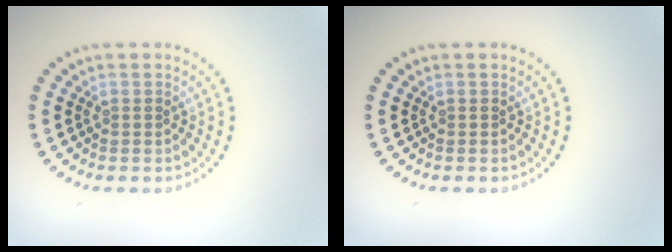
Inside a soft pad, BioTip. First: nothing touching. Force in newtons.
{"total": 0.0}